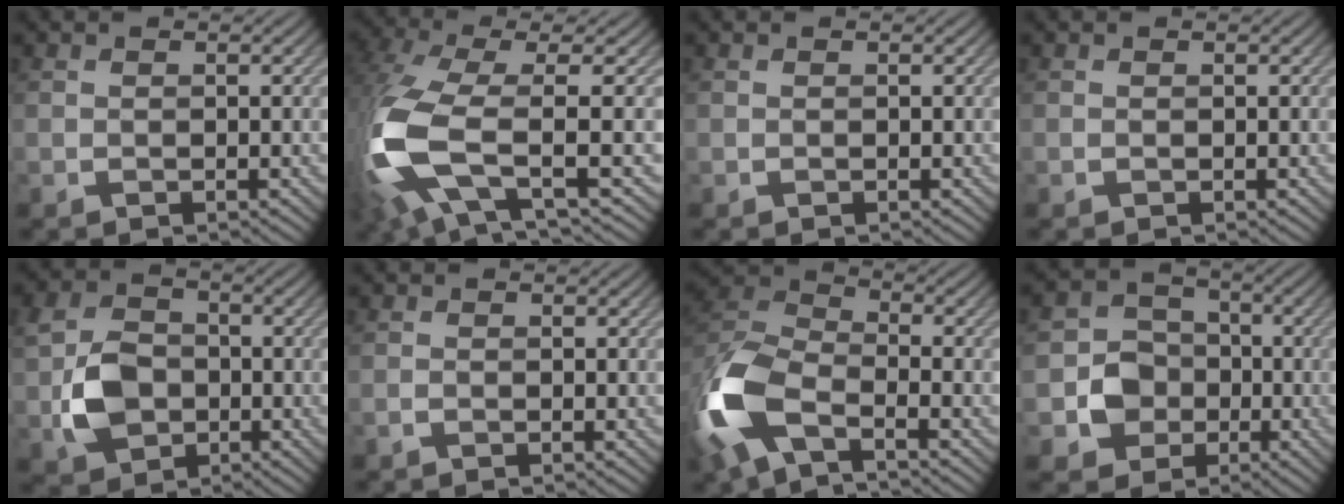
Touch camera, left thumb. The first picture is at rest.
{"total": 13.4, "force": [-1.8, 5.6, 12.0], "torque": [-0.313, -0.020, -0.031]}
{"total": 0.0}
{"total": 0.0}
{"total": 6.7, "force": [-1.3, 5.3, 3.8], "torque": [-0.088, -0.003, -0.034]}
{"total": 0.6, "force": [-0.5, 0.2, 0.3], "torque": [-0.008, 0.001, -0.012]}
{"total": 12.6, "force": [-5.6, 6.1, 9.4], "torque": [-0.233, -0.019, -0.128]}
{"total": 5.7, "force": [-1.2, 5.2, 1.9], "torque": [-0.043, 0.004, -0.038]}